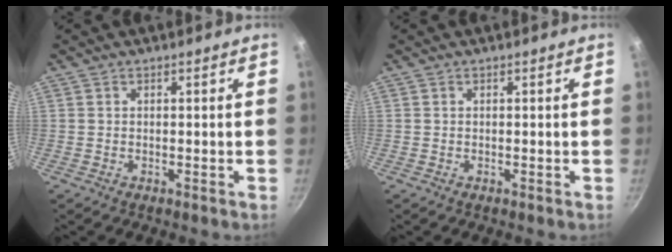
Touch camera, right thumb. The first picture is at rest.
{"total": 0.0}